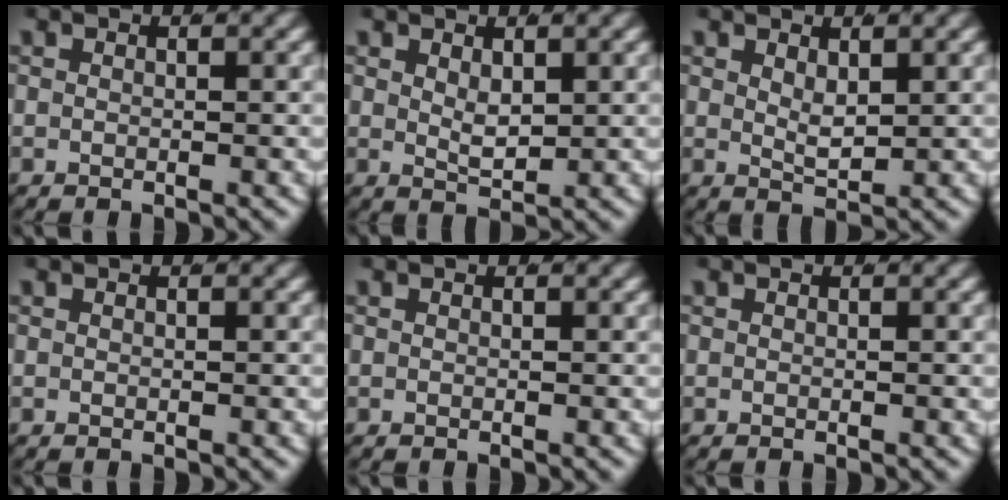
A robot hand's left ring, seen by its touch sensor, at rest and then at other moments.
{"total": 1.7, "force": [0.8, 0.4, 1.5], "torque": [-0.025, -0.019, 0.026]}
{"total": 1.7, "force": [1.0, 0.2, 1.3], "torque": [-0.024, -0.017, 0.028]}
{"total": 0.0}
{"total": 0.0}
{"total": 0.0}